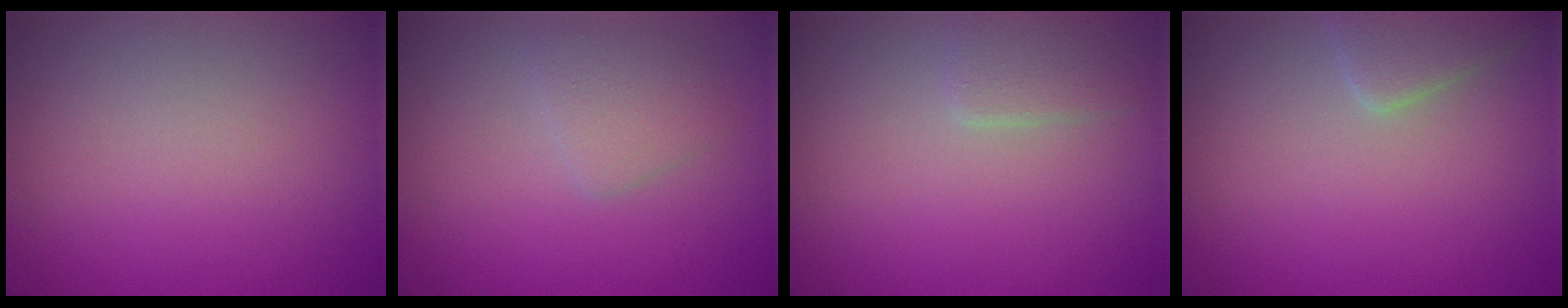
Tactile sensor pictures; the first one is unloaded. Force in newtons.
{"total": 1.9, "press": 1.9, "slide": 0.0}
{"total": 2.0, "press": 2.0, "slide": 0.0}
{"total": 2.3, "press": 2.3, "slide": 0.1}